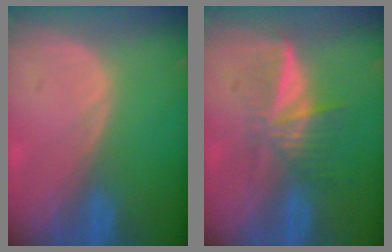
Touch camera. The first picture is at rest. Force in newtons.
{"total": 6.0, "press": 5.3, "slide": 2.7}